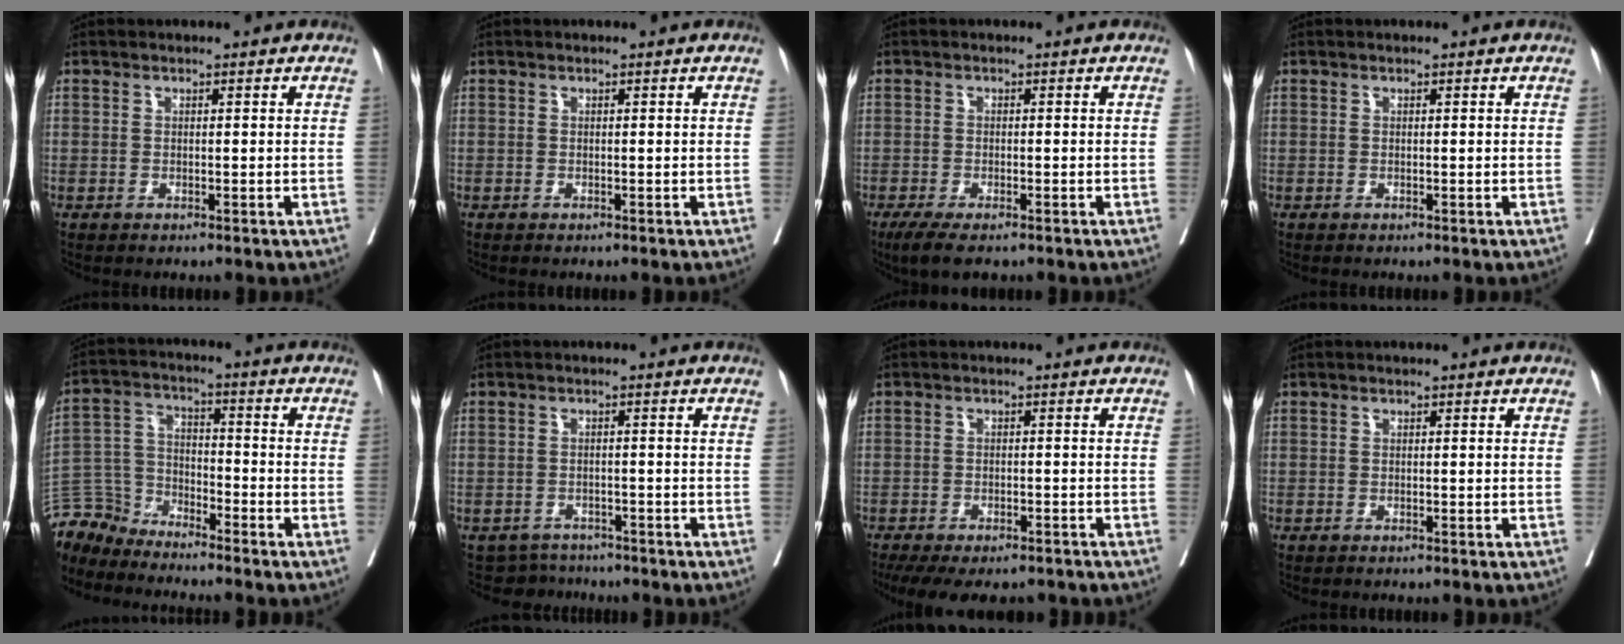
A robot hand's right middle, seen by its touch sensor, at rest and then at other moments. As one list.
[{"total": 0.0}, {"total": 4.5, "force": [-3.2, 1.0, 3.1], "torque": [-0.052, -0.012, -0.052]}, {"total": 0.0}, {"total": 7.1, "force": [-7.0, 1.0, -0.8], "torque": [0.010, 0.014, -0.145]}, {"total": 3.4, "force": [-3.1, 0.9, -1.2], "torque": [0.018, 0.006, -0.049]}, {"total": 12.2, "force": [-9.8, 4.5, 5.6], "torque": [-0.112, -0.008, -0.130]}, {"total": 0.0}]